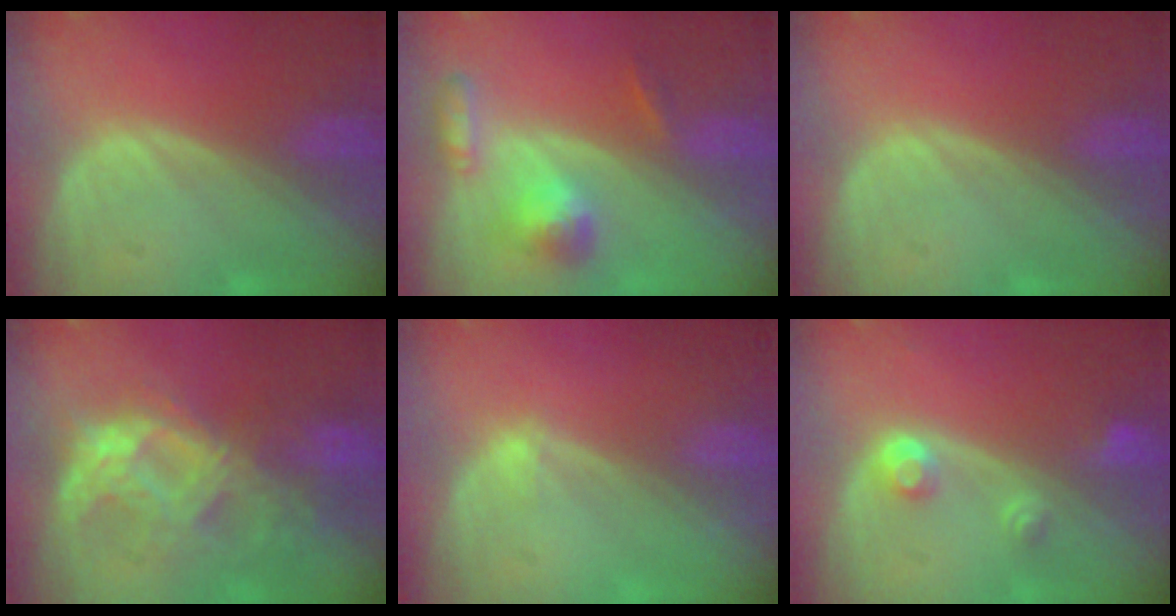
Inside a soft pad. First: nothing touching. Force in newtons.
{"total": 5.7, "press": 5.2, "slide": 2.3}
{"total": 0.0}
{"total": 8.8, "press": 8.5, "slide": 2.0}
{"total": 0.8, "press": 0.6, "slide": 0.5}
{"total": 2.9, "press": 2.7, "slide": 1.0}